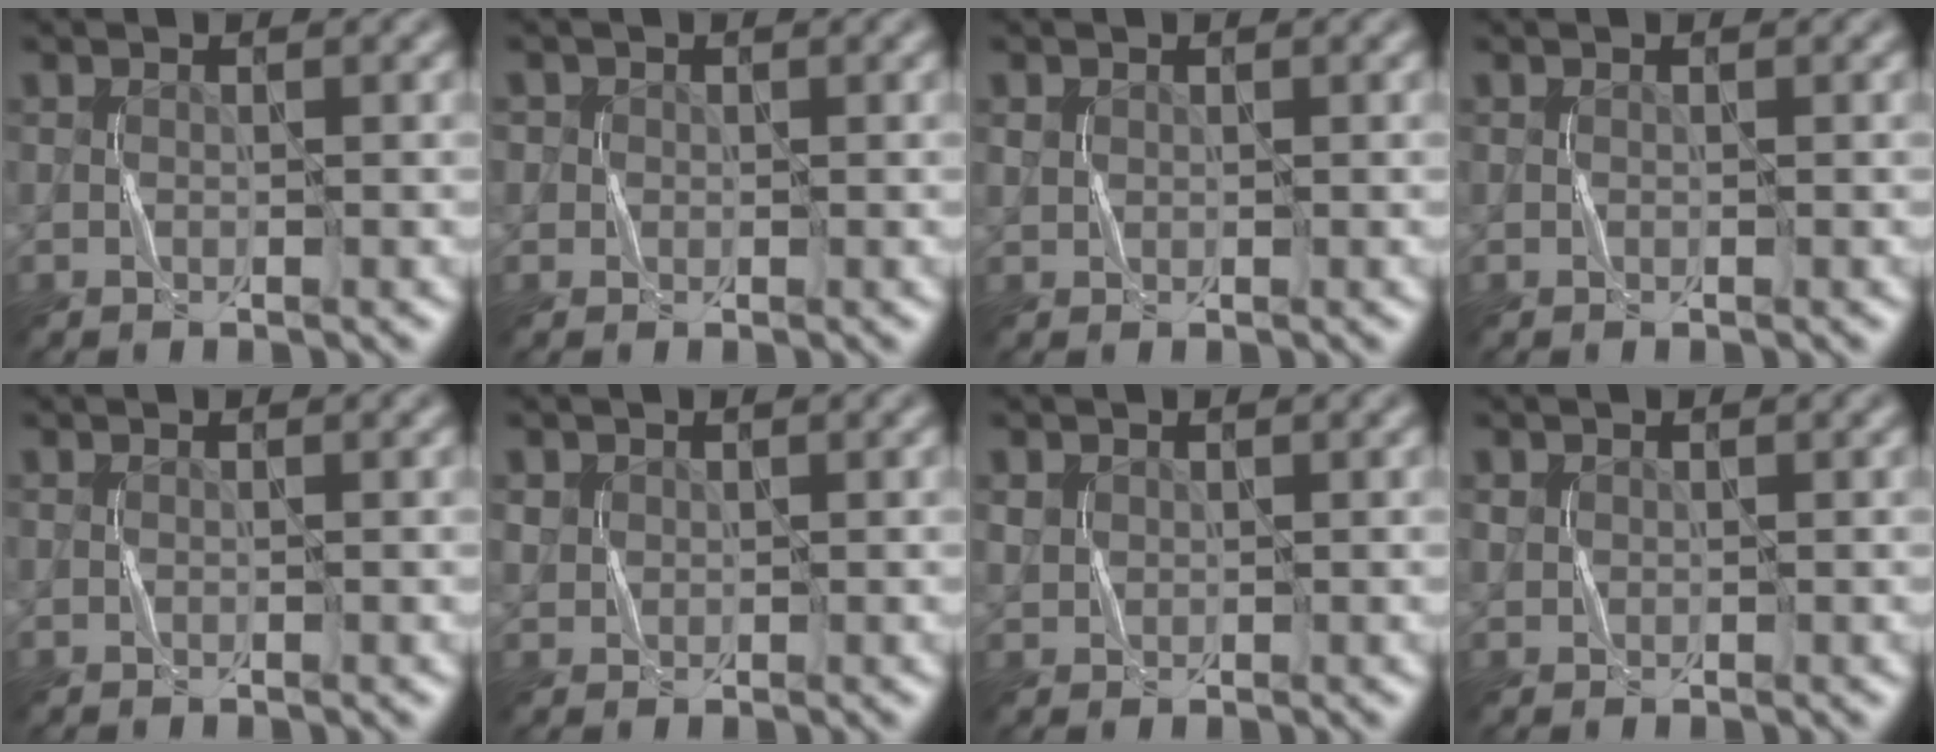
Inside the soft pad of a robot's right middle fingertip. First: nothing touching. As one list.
[{"total": 1.0, "force": [0.3, 1.0, 0.1], "torque": [0.006, 0.001, -0.004]}, {"total": 0.7, "force": [0.4, 0.6, 0.2], "torque": [-0.005, 0.000, 0.009]}, {"total": 0.0}, {"total": 0.0}, {"total": 1.1, "force": [0.4, 1.0, 0.2], "torque": [-0.001, -0.001, 0.012]}, {"total": 1.0, "force": [0.5, 0.9, 0.2], "torque": [-0.005, 0.000, 0.014]}, {"total": 0.7, "force": [0.3, 0.6, 0.1], "torque": [-0.001, 0.000, 0.008]}]